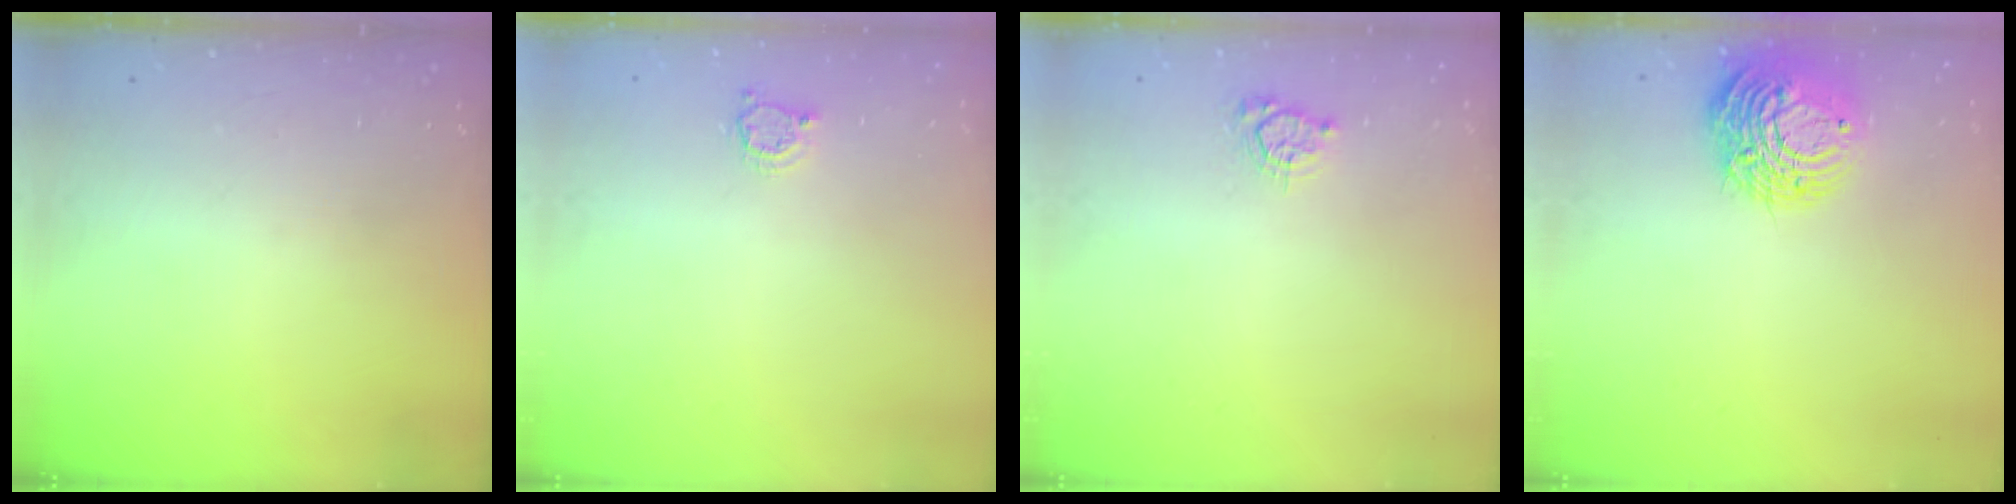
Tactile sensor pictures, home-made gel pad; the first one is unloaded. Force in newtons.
{"total": 3.1, "press": 3.0, "slide": 0.4}
{"total": 6.2, "press": 6.2, "slide": 0.8}
{"total": 13.3, "press": 13.2, "slide": 0.6}